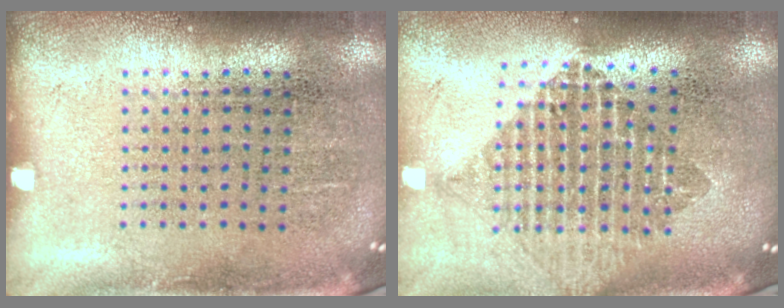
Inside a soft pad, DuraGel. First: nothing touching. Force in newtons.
{"total": 2.1, "press": 1.7, "slide": 1.2}